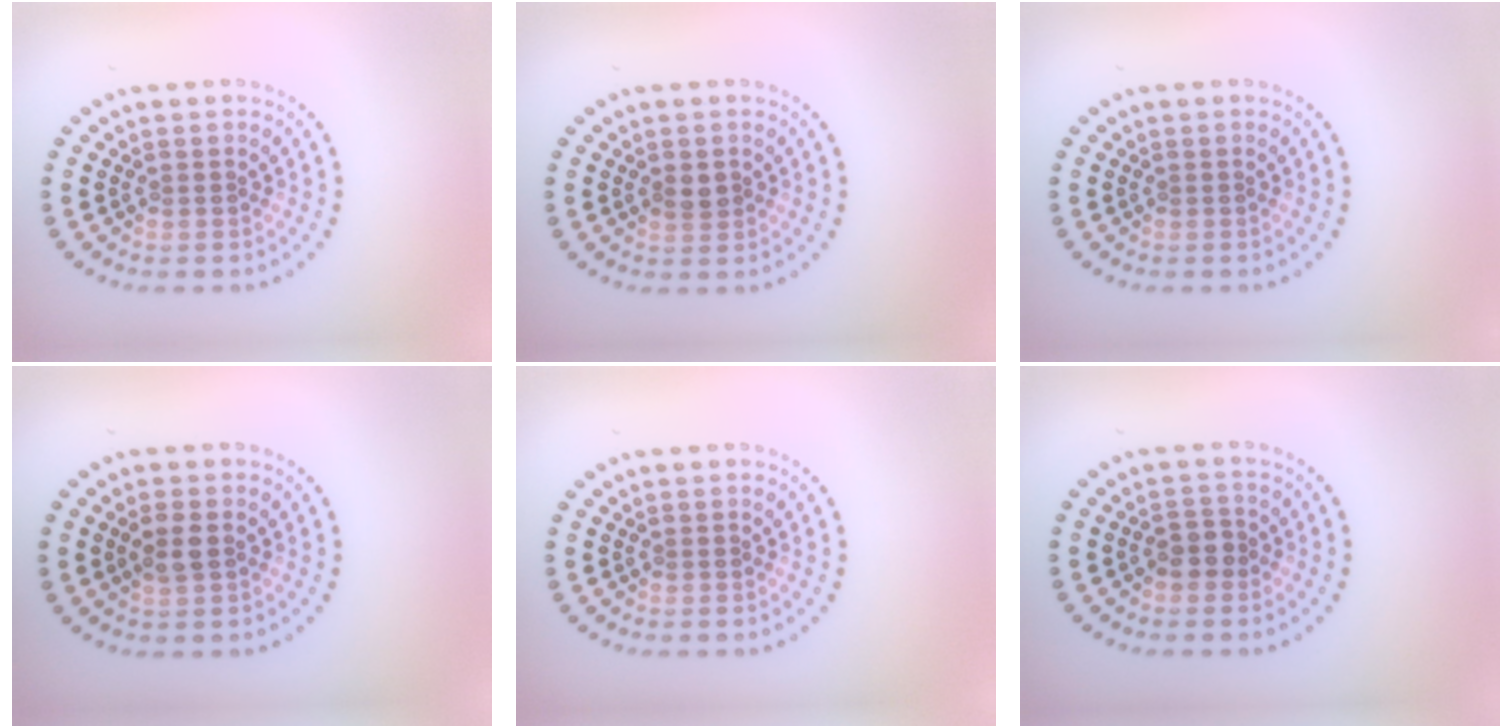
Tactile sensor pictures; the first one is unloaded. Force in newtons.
{"total": 1.3, "press": 1.3, "slide": 0.2}
{"total": 0.0}
{"total": 1.8, "press": 1.8, "slide": 0.2}
{"total": 0.0}
{"total": 1.9, "press": 1.8, "slide": 0.7}